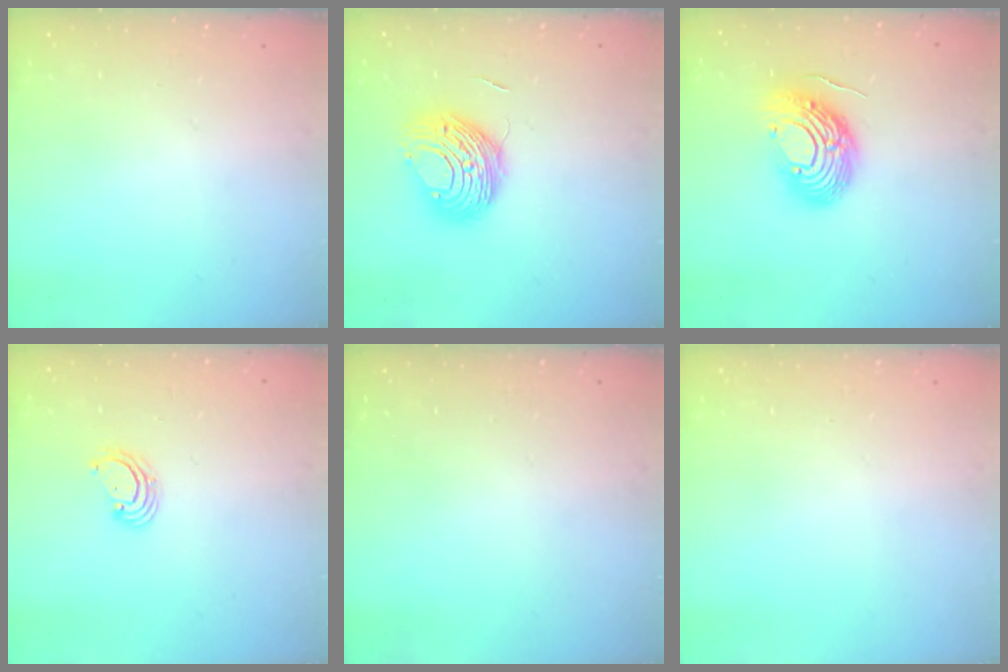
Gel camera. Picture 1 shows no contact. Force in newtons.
{"total": 10.4, "press": 10.4, "slide": 0.2}
{"total": 15.9, "press": 15.9, "slide": 1.3}
{"total": 2.6, "press": 2.6, "slide": 0.2}
{"total": 0.0}
{"total": 0.0}